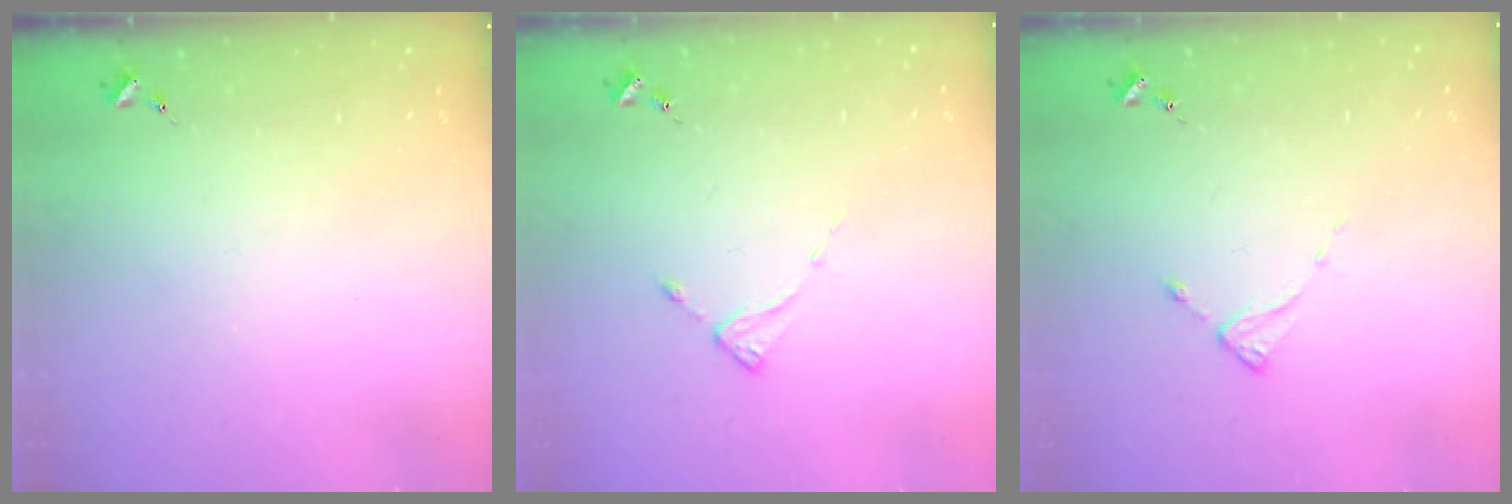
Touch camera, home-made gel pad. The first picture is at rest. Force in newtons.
{"total": 2.6, "press": 2.6, "slide": 0.2}
{"total": 2.6, "press": 2.6, "slide": 0.2}